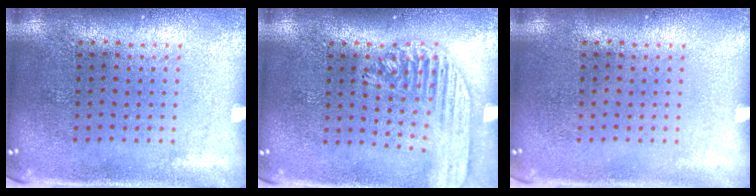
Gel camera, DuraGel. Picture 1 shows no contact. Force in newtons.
{"total": 1.8, "press": 1.7, "slide": 0.7}
{"total": 0.0}